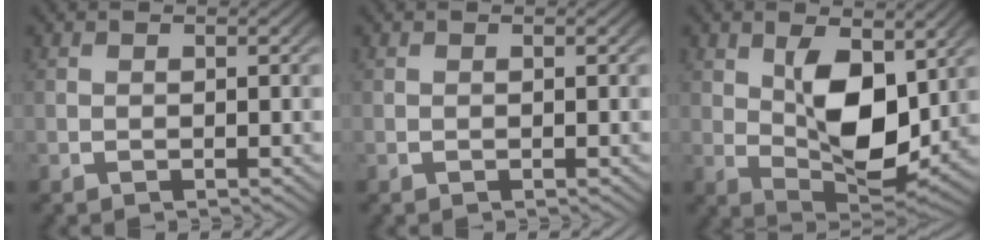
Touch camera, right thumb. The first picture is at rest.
{"total": 0.0}
{"total": 8.6, "force": [0.7, 4.6, 7.2], "torque": [-0.139, -0.041, 0.031]}